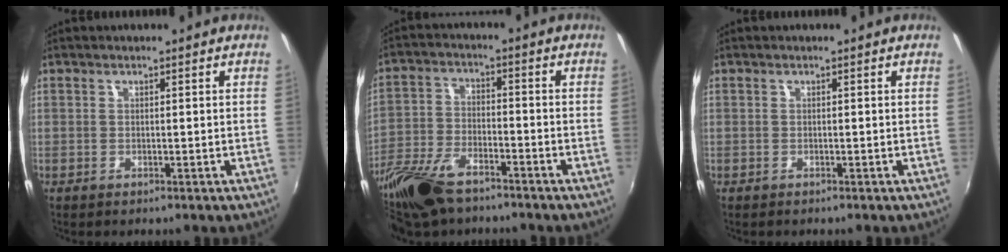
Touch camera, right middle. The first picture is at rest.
{"total": 14.1, "force": [-10.3, 5.7, 7.8], "torque": [-0.186, -0.025, -0.203]}
{"total": 0.0}